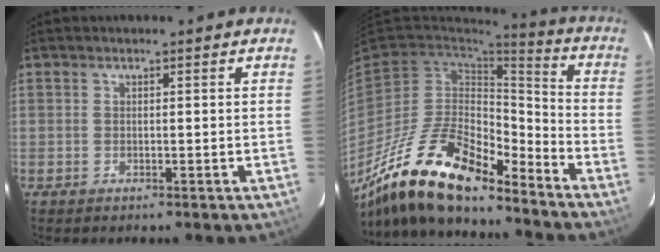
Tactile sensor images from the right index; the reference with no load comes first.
{"total": 20.8, "force": [-15.2, 6.9, 12.4], "torque": [-0.241, -0.020, -0.277]}